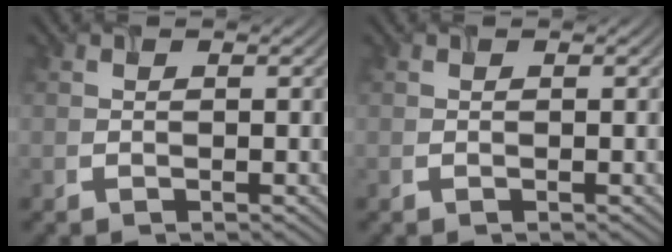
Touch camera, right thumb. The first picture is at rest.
{"total": 0.0}